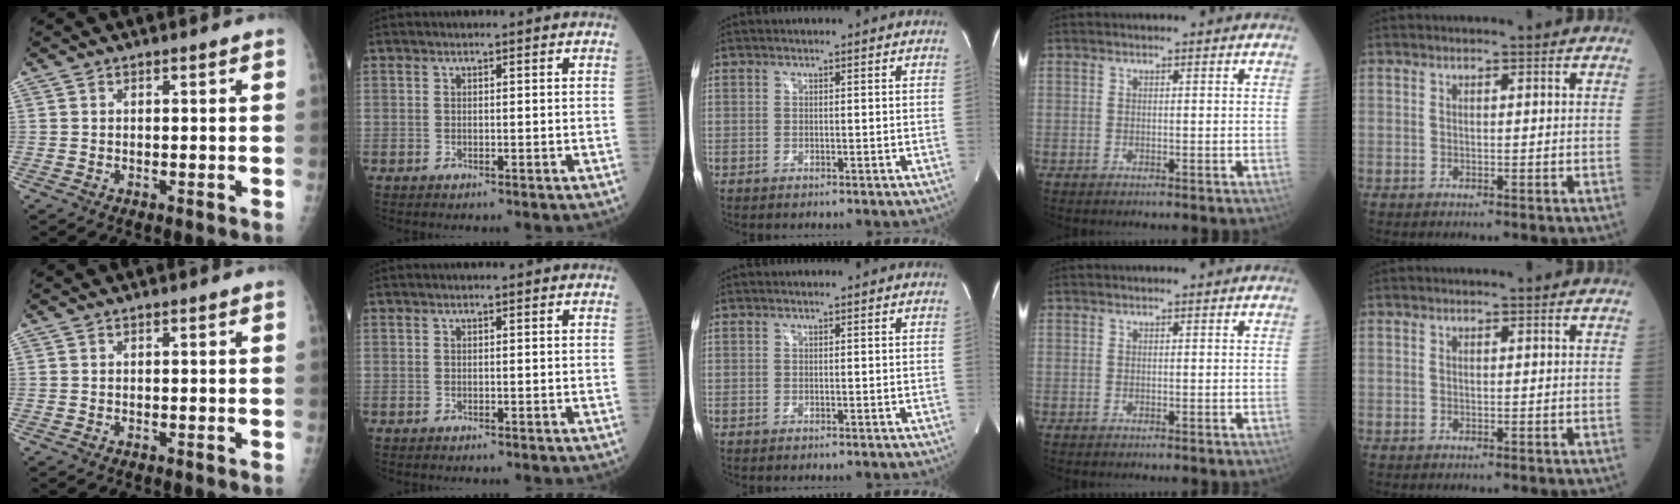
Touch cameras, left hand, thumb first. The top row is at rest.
{}